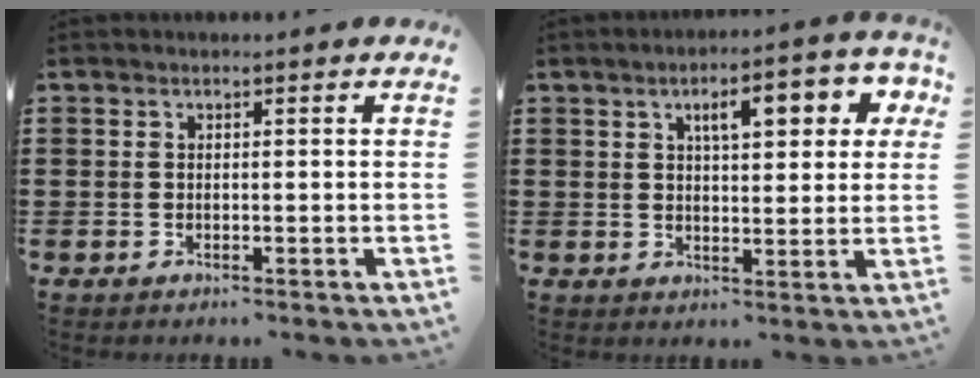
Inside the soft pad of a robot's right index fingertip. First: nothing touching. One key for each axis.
{"total": 6.8, "fx": 2.8, "fy": 2.4, "fz": 5.7, "tx": -0.086, "ty": -0.001, "tz": 0.037}